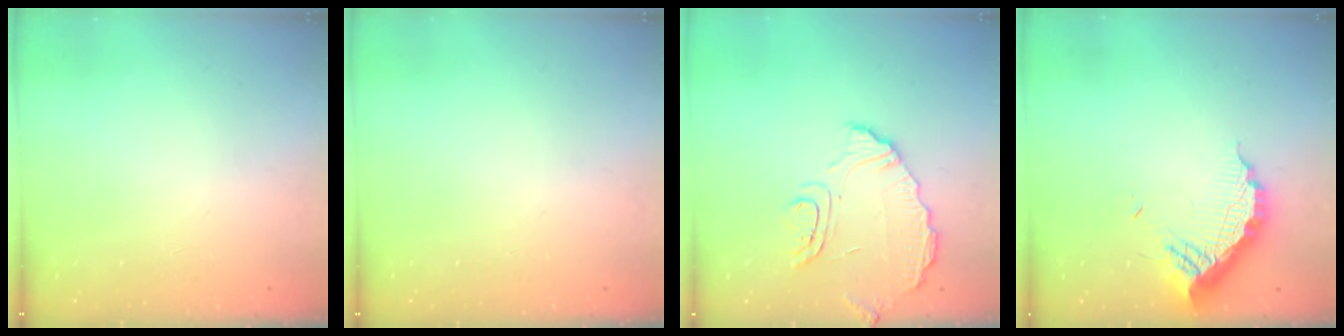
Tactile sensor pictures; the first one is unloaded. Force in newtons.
{"total": 0.0}
{"total": 9.3, "press": 9.3, "slide": 0.7}
{"total": 11.8, "press": 11.7, "slide": 1.0}